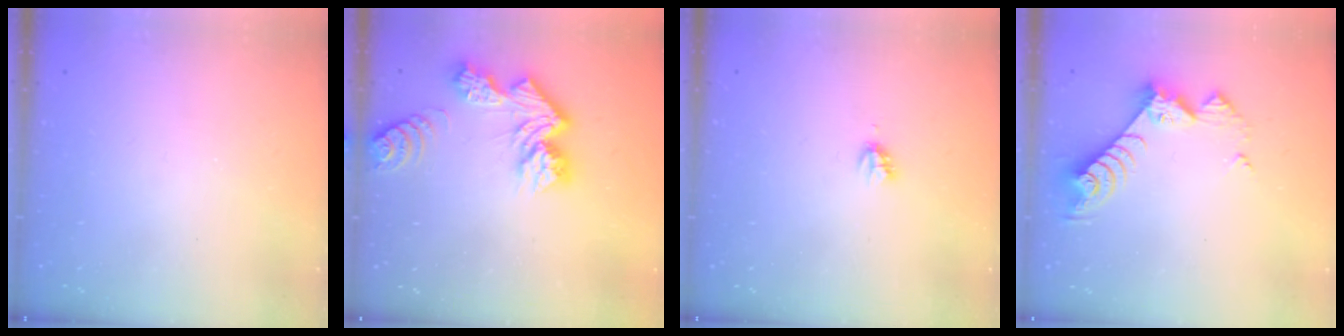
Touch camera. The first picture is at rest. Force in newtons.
{"total": 12.2, "press": 12.1, "slide": 1.0}
{"total": 2.2, "press": 2.2, "slide": 0.3}
{"total": 9.6, "press": 9.5, "slide": 0.7}